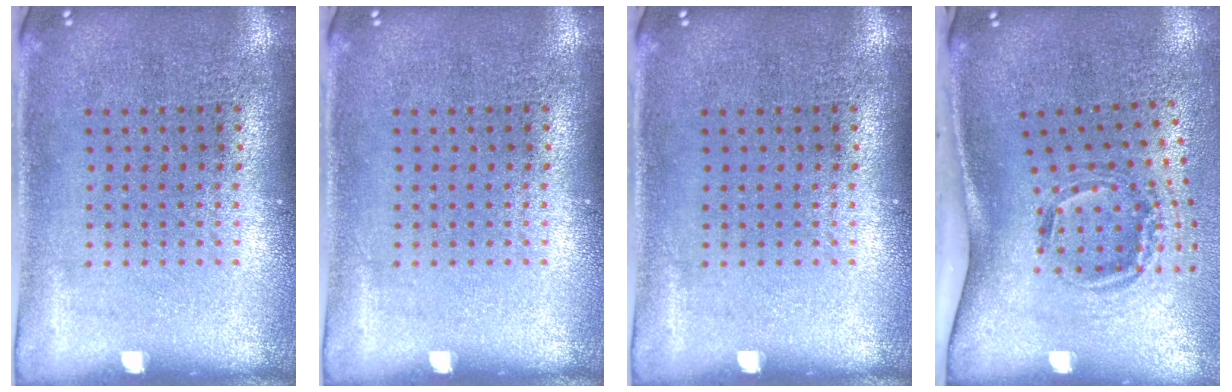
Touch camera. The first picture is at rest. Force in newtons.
{"total": 0.0}
{"total": 0.0}
{"total": 2.0, "press": 1.2, "slide": 1.6}